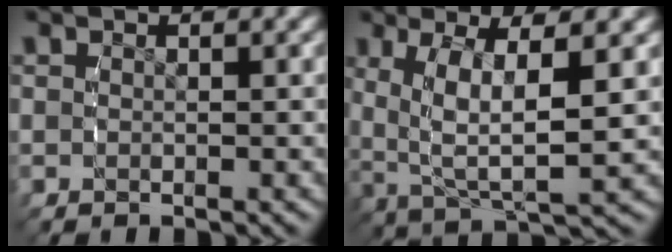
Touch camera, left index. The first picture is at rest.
{"total": 6.6, "force": [0.7, 3.1, 5.8], "torque": [-0.113, -0.015, 0.025]}